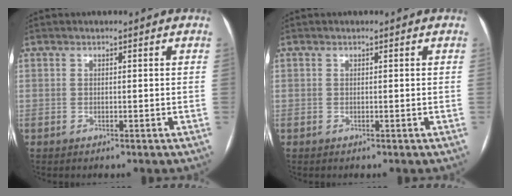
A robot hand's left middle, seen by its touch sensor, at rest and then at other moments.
{"total": 0.0}